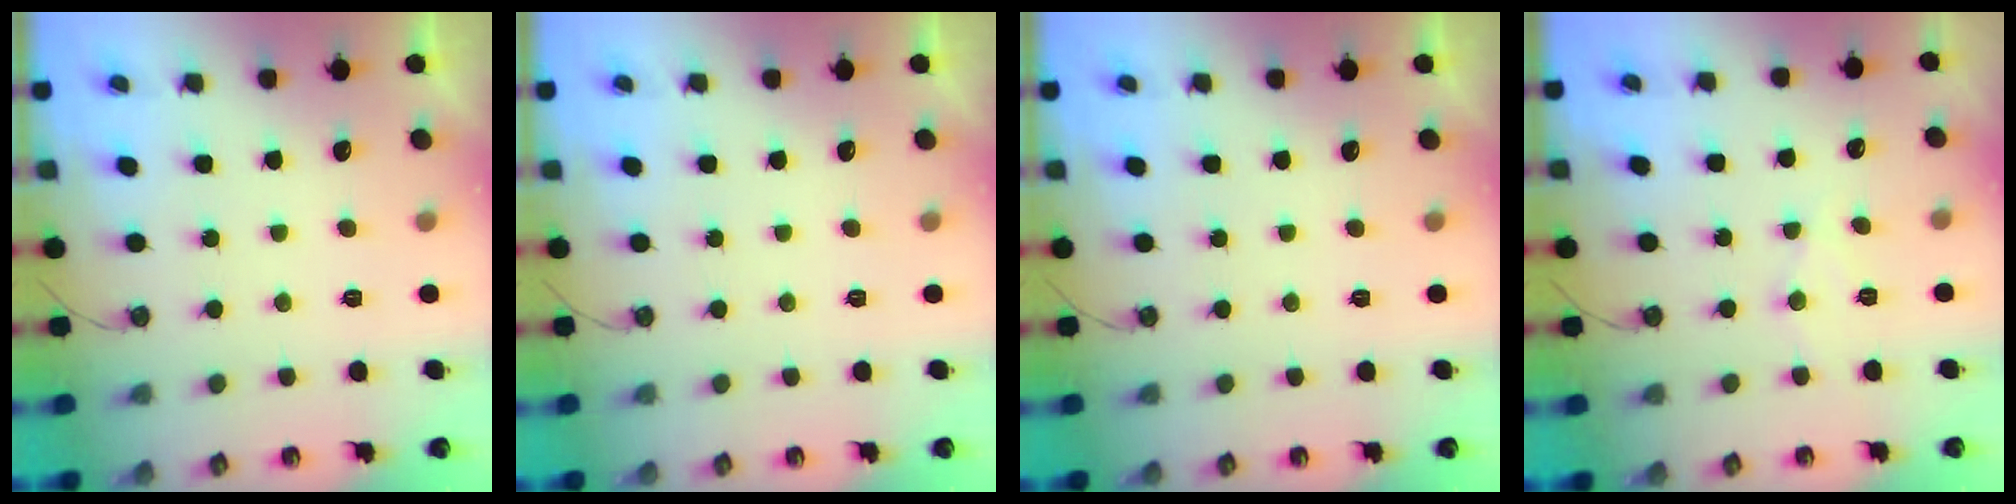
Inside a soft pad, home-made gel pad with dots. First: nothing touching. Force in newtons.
{"total": 0.0}
{"total": 0.0}
{"total": 6.4, "press": 6.4, "slide": 0.5}